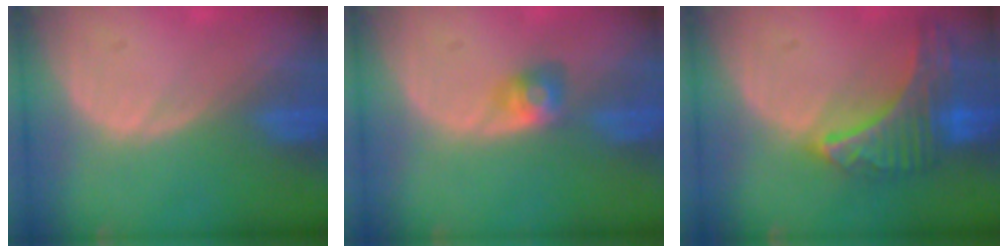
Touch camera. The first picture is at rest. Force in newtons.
{"total": 2.8, "press": 2.6, "slide": 1.0}
{"total": 9.2, "press": 8.0, "slide": 4.4}